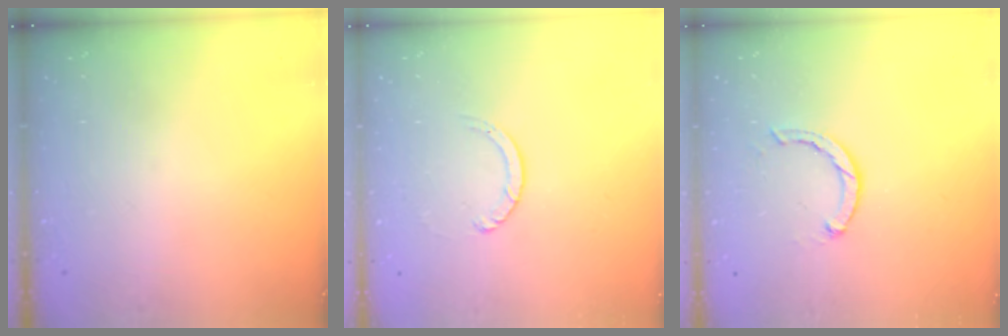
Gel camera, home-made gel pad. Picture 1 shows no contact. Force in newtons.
{"total": 1.3, "press": 1.2, "slide": 0.2}
{"total": 2.4, "press": 2.3, "slide": 0.4}